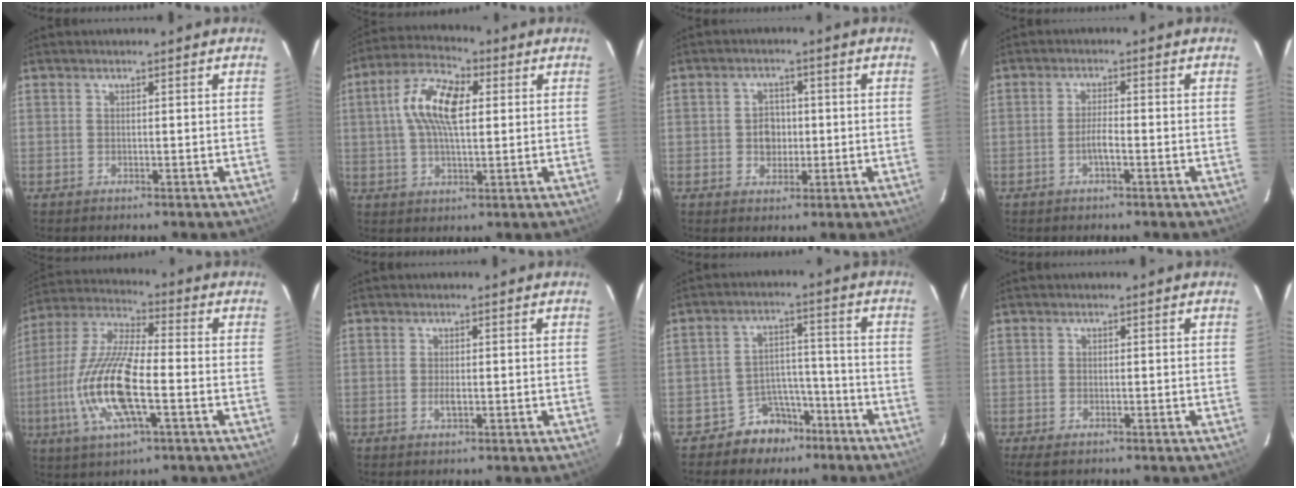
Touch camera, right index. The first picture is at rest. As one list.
[{"total": 11.3, "force": [2.0, 5.0, 9.9], "torque": [-0.193, 0.024, 0.030]}, {"total": 4.0, "force": [-0.2, 3.5, 1.9], "torque": [-0.034, 0.010, 0.001]}, {"total": 2.5, "force": [-1.2, 0.3, 2.2], "torque": [-0.045, 0.003, -0.022]}, {"total": 16.7, "force": [-4.2, 4.7, 15.4], "torque": [-0.324, -0.009, -0.085]}, {"total": 1.6, "force": [-0.4, 0.6, 1.4], "torque": [-0.028, -0.002, -0.006]}, {"total": 7.8, "force": [-5.6, 5.2, 1.3], "torque": [-0.026, 0.033, -0.081]}, {"total": 2.7, "force": [-1.9, 1.1, 1.6], "torque": [-0.039, -0.008, -0.035]}]